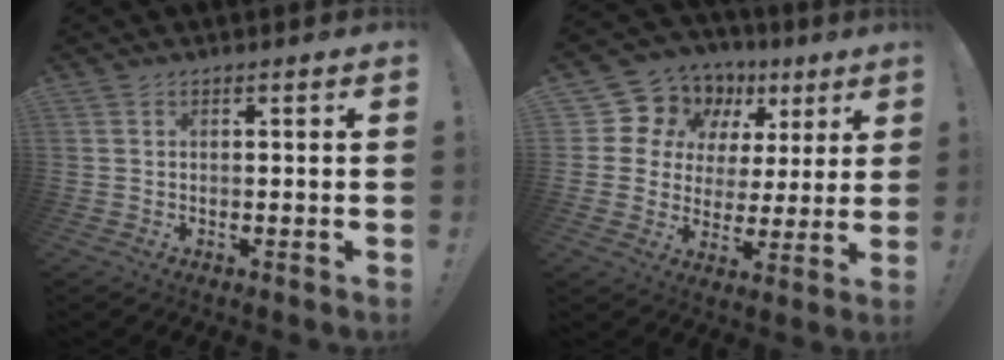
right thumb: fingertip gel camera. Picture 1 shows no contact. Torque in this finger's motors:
{"motor_torque": [-0.05, 0.05, -0.20, 0.25, -0.07]}